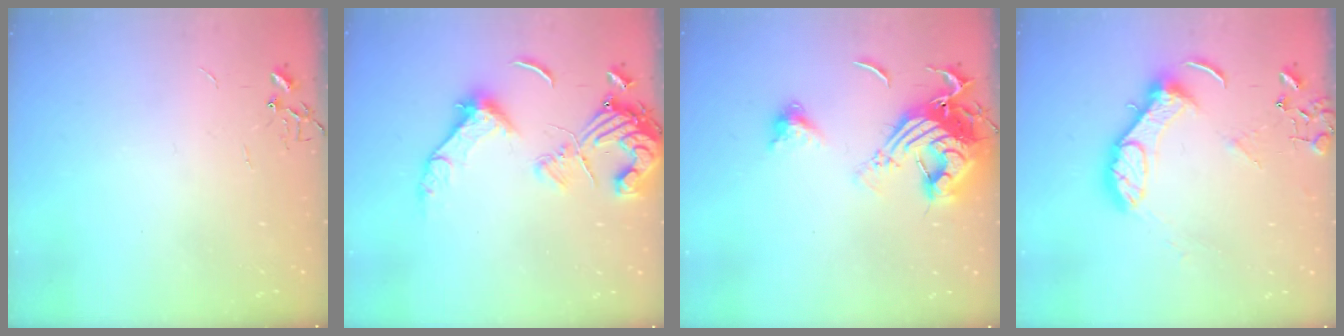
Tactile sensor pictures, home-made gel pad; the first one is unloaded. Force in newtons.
{"total": 14.4, "press": 14.3, "slide": 1.9}
{"total": 17.1, "press": 17.0, "slide": 1.9}
{"total": 12.5, "press": 12.4, "slide": 1.1}